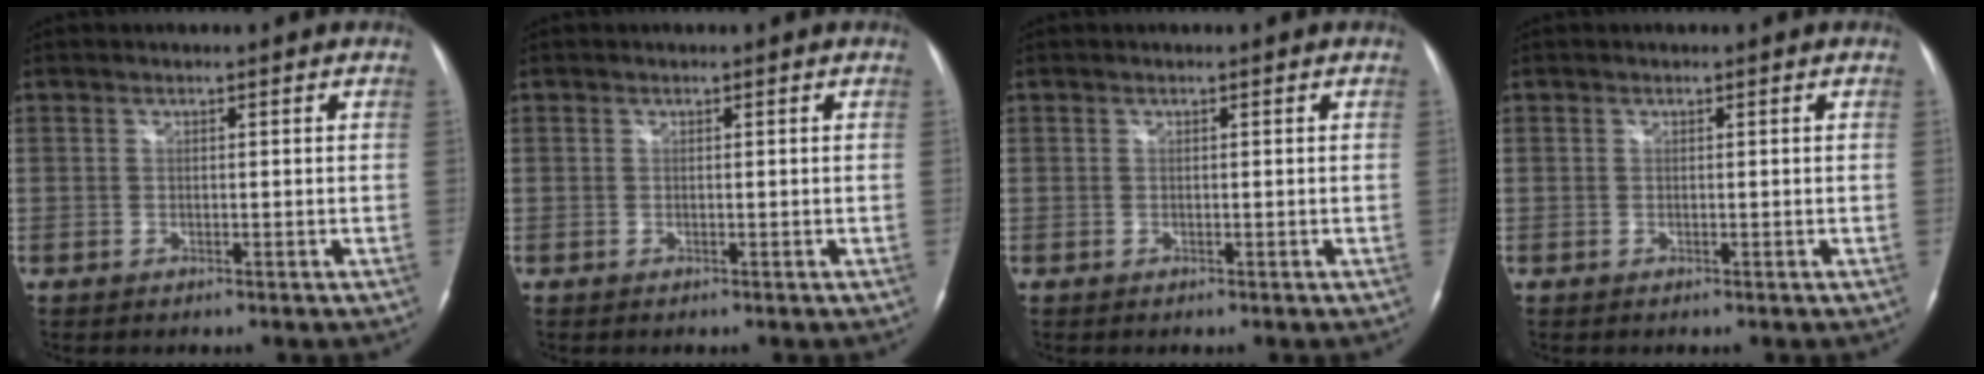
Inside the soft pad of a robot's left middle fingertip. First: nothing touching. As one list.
[{"total": 0.0}, {"total": 0.0}, {"total": 0.0}]